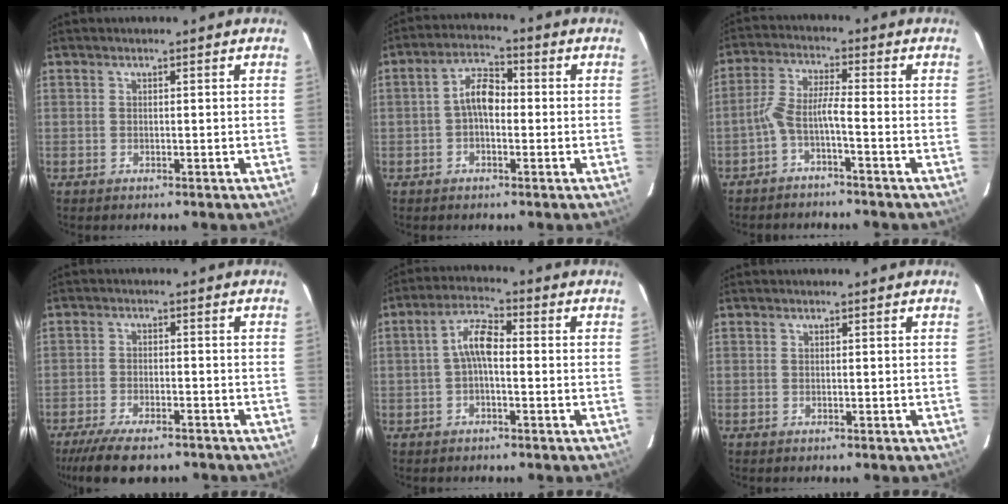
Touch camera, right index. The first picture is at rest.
{"total": 5.4, "force": [-0.6, 3.0, 4.4], "torque": [-0.083, 0.020, -0.012]}
{"total": 4.6, "force": [-2.7, -0.1, 3.7], "torque": [-0.093, 0.013, -0.051]}
{"total": 11.4, "force": [-9.1, 3.5, 5.8], "torque": [-0.136, -0.025, -0.150]}
{"total": 5.2, "force": [-0.7, 2.0, 4.8], "torque": [-0.098, 0.020, -0.015]}
{"total": 0.0}